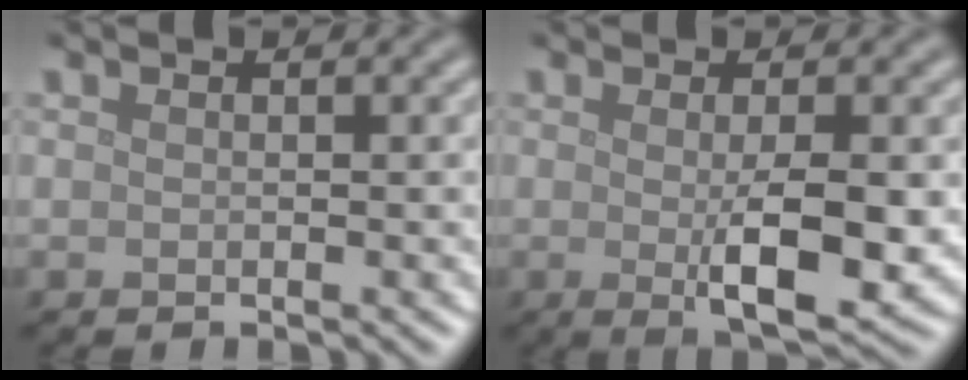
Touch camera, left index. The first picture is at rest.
{"total": 5.5, "force": [-0.7, 1.2, 5.3], "torque": [-0.083, -0.011, -0.007]}